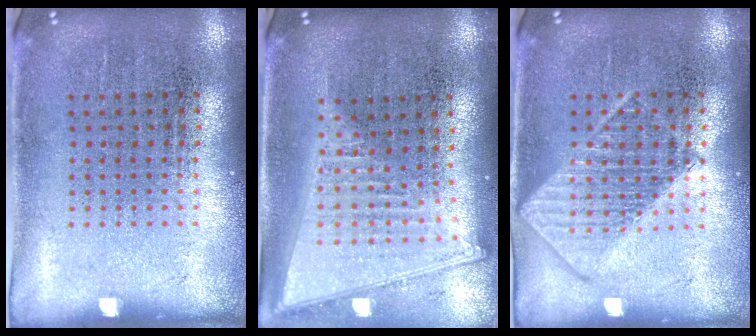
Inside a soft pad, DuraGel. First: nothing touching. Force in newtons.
{"total": 2.1, "press": 1.8, "slide": 1.2}
{"total": 2.7, "press": 2.7, "slide": 0.4}